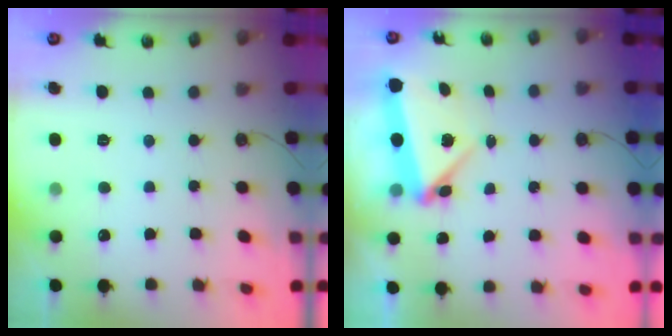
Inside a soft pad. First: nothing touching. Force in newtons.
{"total": 5.9, "press": 5.9, "slide": 0.6}